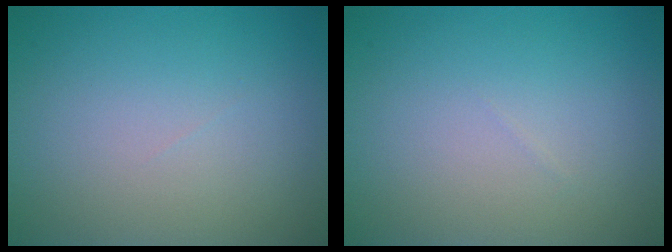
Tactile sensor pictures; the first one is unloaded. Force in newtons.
{"total": 0.0}